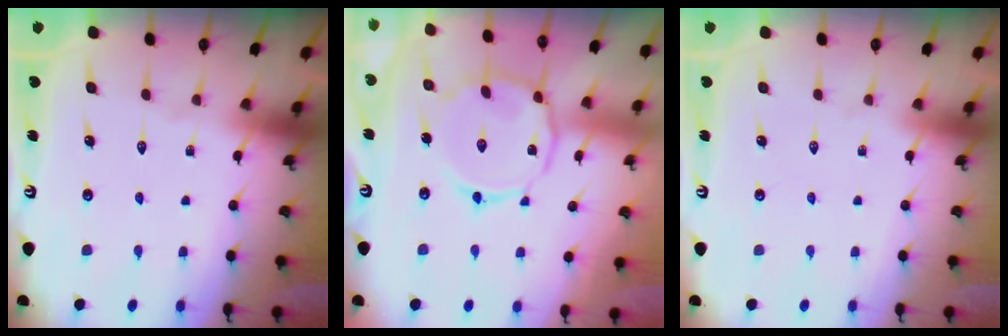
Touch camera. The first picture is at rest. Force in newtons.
{"total": 11.1, "press": 11.1, "slide": 1.0}
{"total": 0.0}